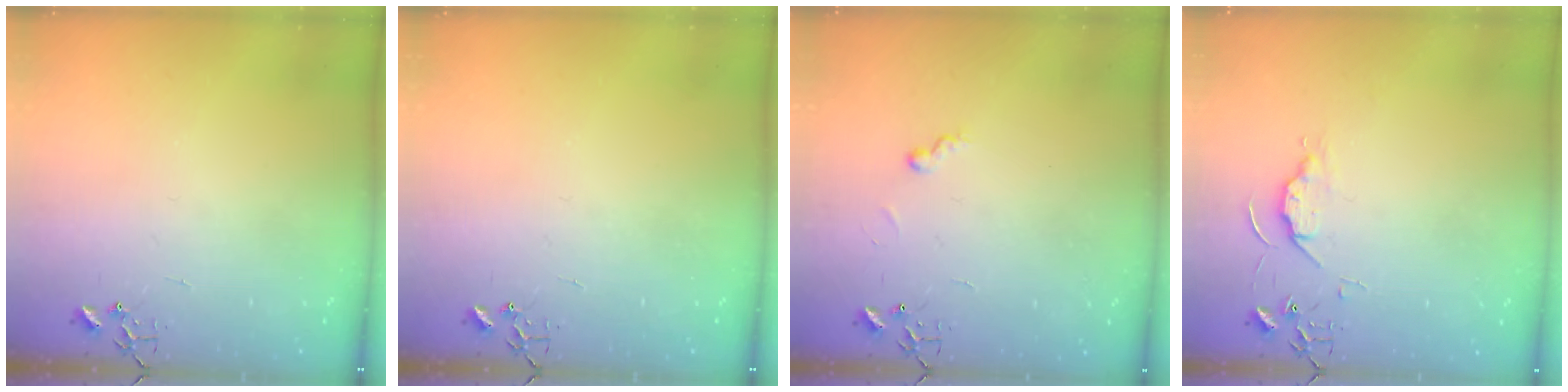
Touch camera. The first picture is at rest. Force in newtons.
{"total": 0.0}
{"total": 5.9, "press": 5.8, "slide": 0.6}
{"total": 5.7, "press": 5.6, "slide": 0.8}